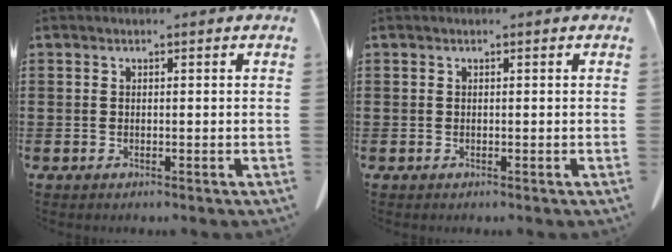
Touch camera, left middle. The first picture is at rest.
{"total": 0.0}